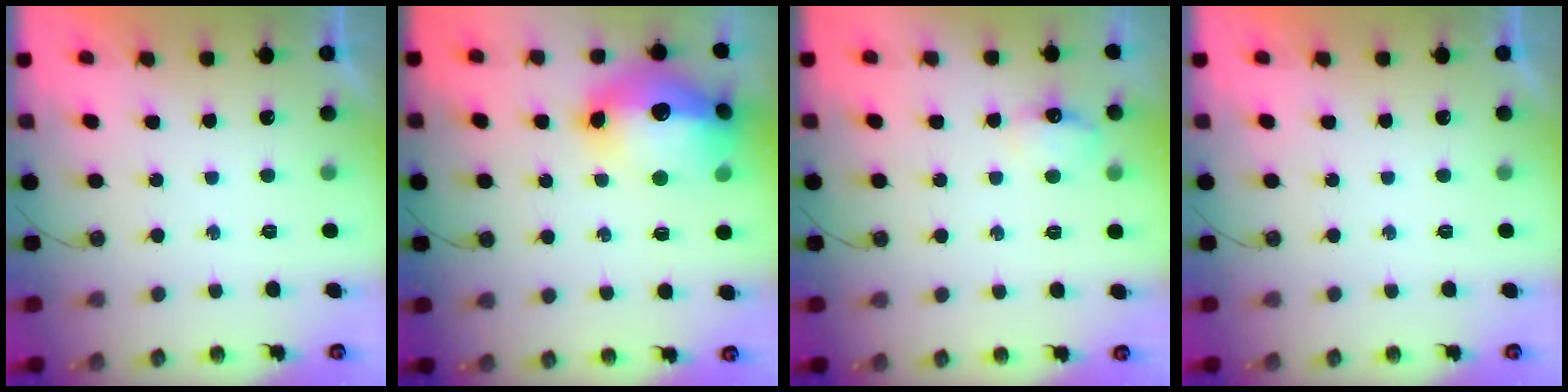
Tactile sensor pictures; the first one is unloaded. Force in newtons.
{"total": 20.6, "press": 20.5, "slide": 1.8}
{"total": 7.6, "press": 7.6, "slide": 1.0}
{"total": 0.0}